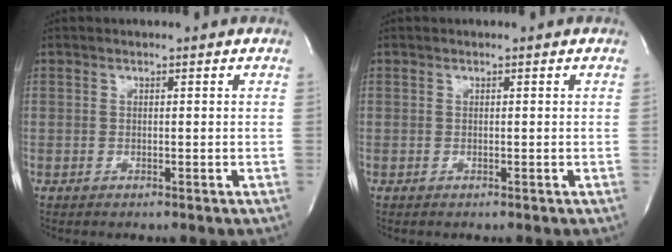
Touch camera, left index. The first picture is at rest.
{"total": 0.0}